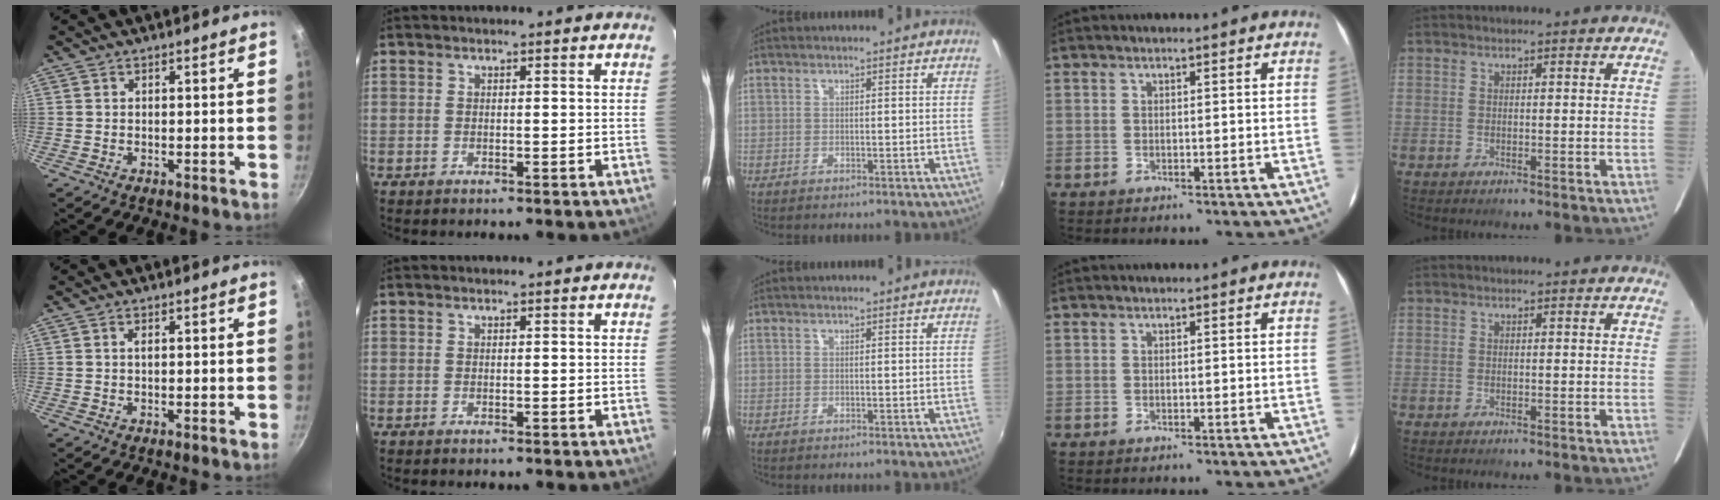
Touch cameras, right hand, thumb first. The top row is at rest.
{"thumb": {"total": 0.9, "force": [0.2, 0.3, 0.8], "torque": [-0.014, 0.001, 0.001]}}